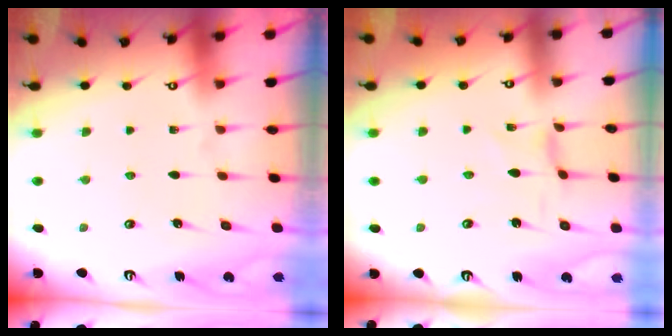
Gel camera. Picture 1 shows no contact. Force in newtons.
{"total": 0.0}